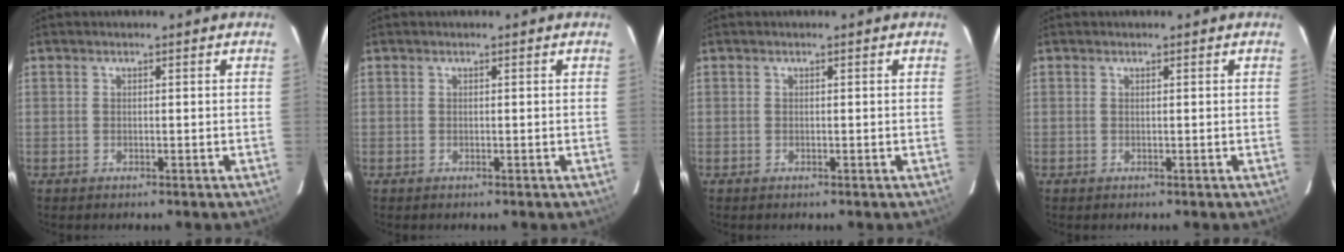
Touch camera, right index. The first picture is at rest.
{"total": 0.0}
{"total": 0.0}
{"total": 0.0}